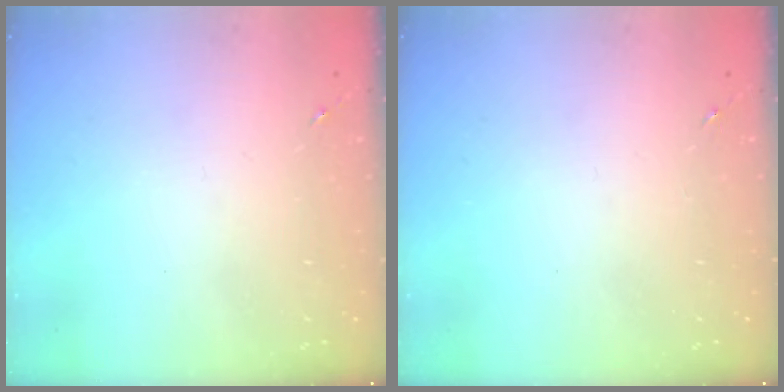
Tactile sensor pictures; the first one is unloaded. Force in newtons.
{"total": 0.0}